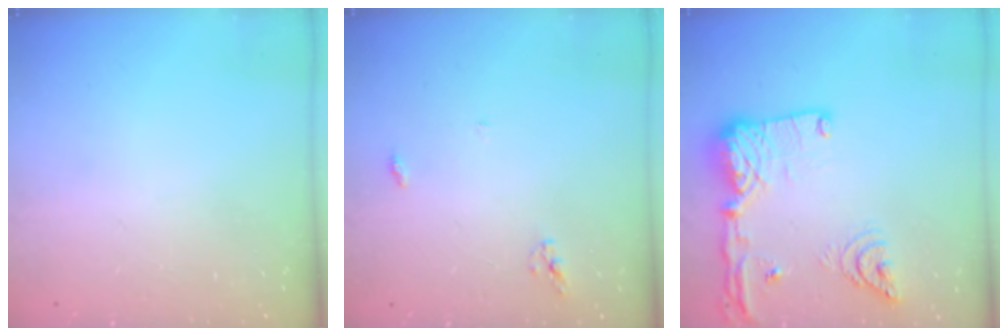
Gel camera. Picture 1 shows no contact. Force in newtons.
{"total": 3.8, "press": 3.8, "slide": 0.1}
{"total": 20.1, "press": 19.9, "slide": 3.0}